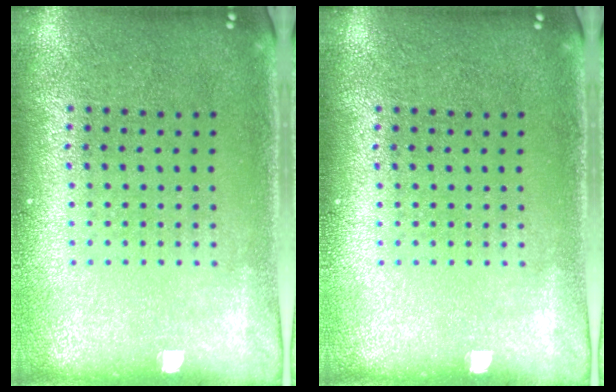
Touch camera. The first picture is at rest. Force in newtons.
{"total": 0.0}